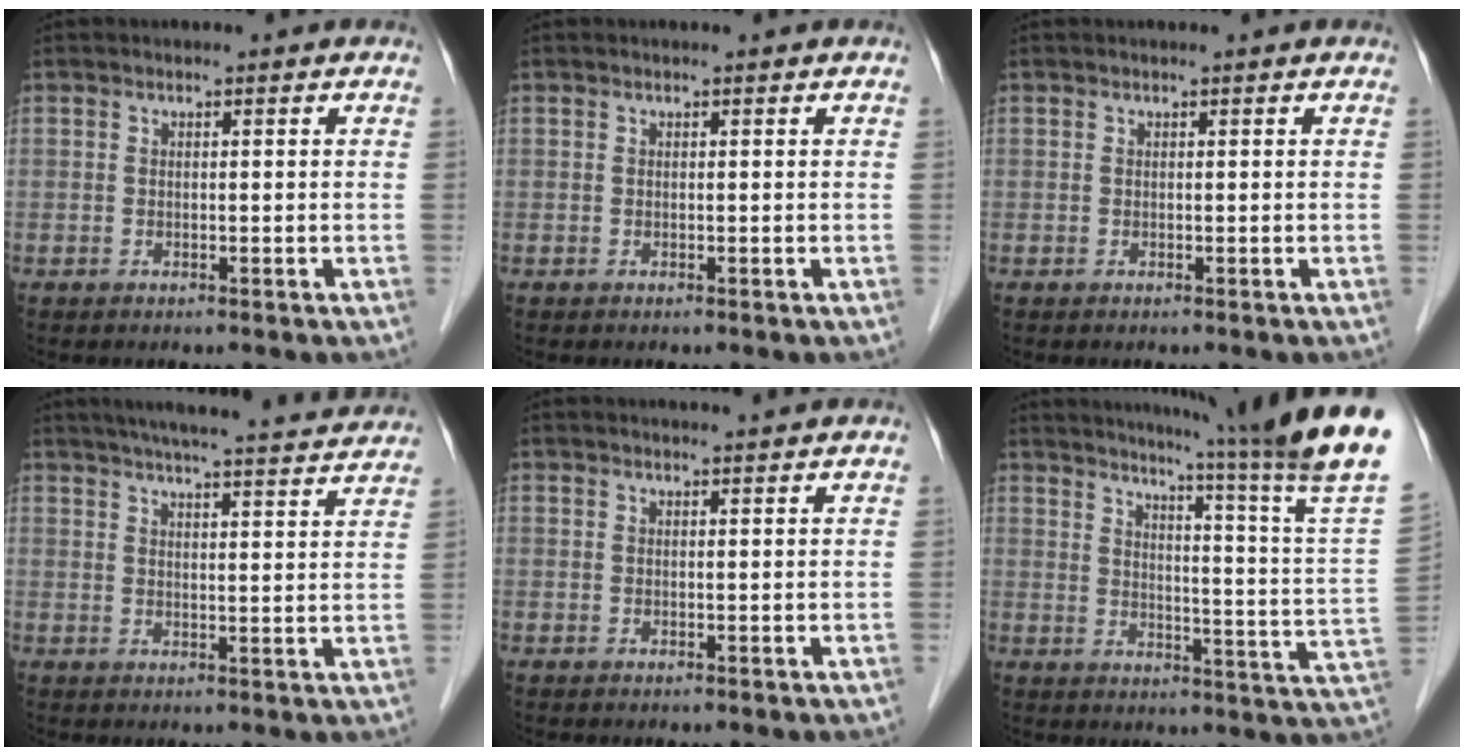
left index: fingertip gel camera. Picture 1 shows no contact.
{"total": 0.0}
{"total": 0.0}
{"total": 20.0, "force": [18.3, 0.8, 7.9], "torque": [-0.118, 0.006, 0.231]}
{"total": 2.8, "force": [2.6, -0.5, 0.7], "torque": [-0.011, 0.008, 0.033]}
{"total": 22.5, "force": [17.8, -3.5, 13.3], "torque": [-0.196, -0.081, 0.217]}